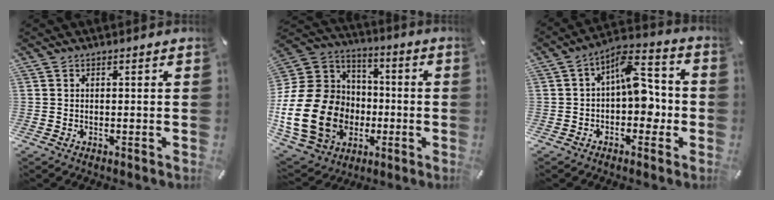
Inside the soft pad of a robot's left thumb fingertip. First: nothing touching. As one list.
[{"total": 25.4, "force": [-5.7, 20.4, 14.0], "torque": [-0.298, 0.025, -0.066]}, {"total": 10.7, "force": [0.1, 6.3, 8.6], "torque": [-0.112, -0.003, 0.003]}]